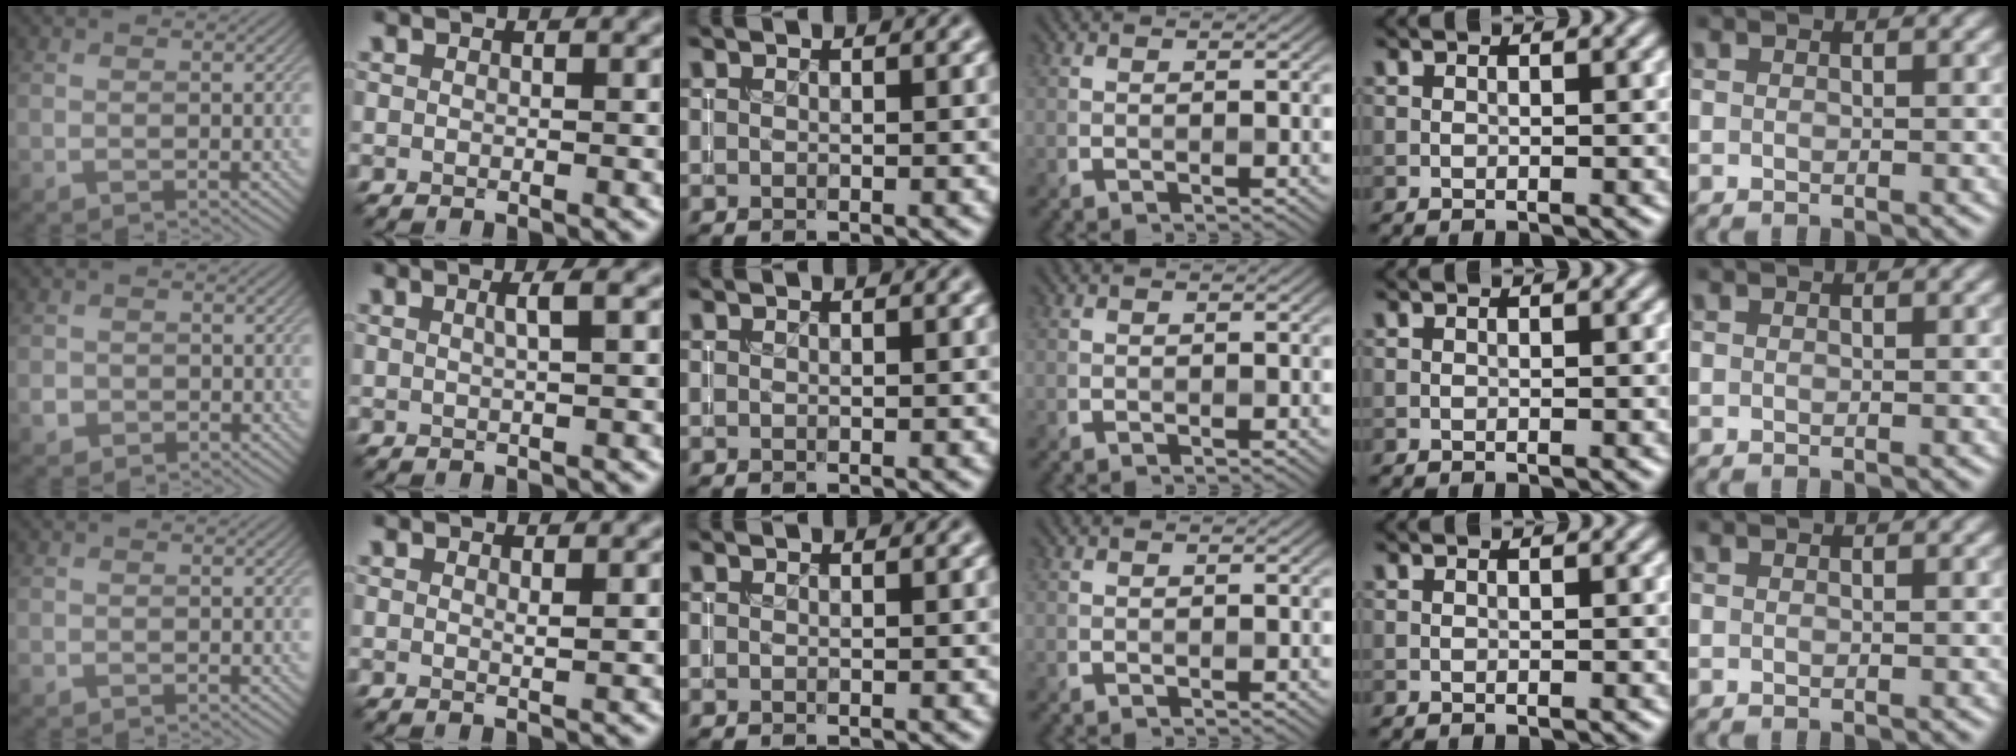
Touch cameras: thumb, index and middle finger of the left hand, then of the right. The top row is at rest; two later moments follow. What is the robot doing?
{"motion": "insert", "object": "coin"}